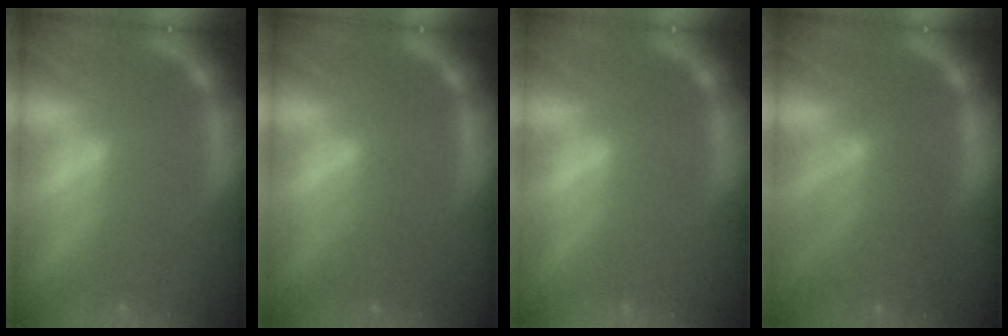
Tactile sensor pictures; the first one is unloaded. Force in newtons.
{"total": 2.0}
{"total": 0.0}
{"total": 5.5}